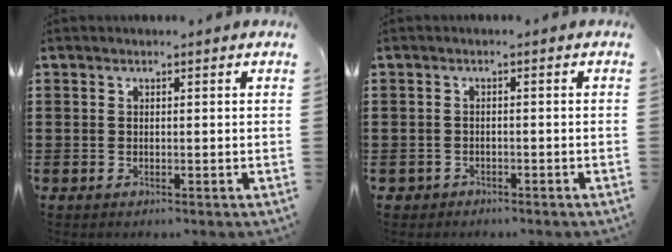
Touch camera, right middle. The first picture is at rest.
{"total": 1.1, "force": [-0.9, 0.5, -0.1], "torque": [-0.002, 0.001, -0.021]}